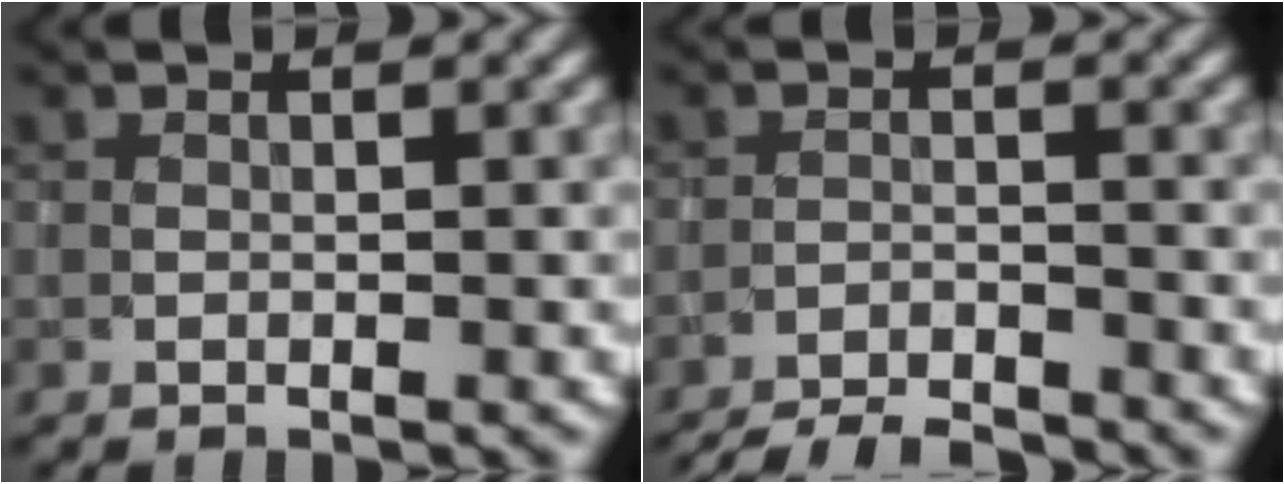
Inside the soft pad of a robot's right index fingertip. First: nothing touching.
{"total": 6.4, "force": [-6.2, 0.9, 1.3], "torque": [-0.024, -0.010, -0.095]}